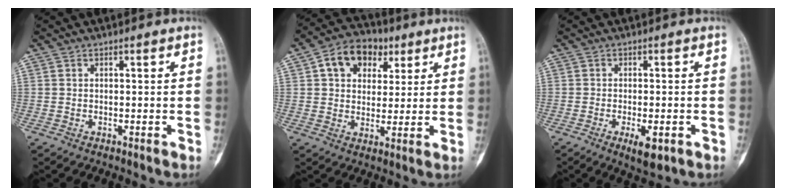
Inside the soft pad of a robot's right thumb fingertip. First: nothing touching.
{"total": 11.5, "force": [4.5, 8.5, 6.3], "torque": [-0.068, 0.002, 0.068]}
{"total": 4.8, "force": [-2.0, 1.9, 4.0], "torque": [-0.060, 0.000, -0.023]}